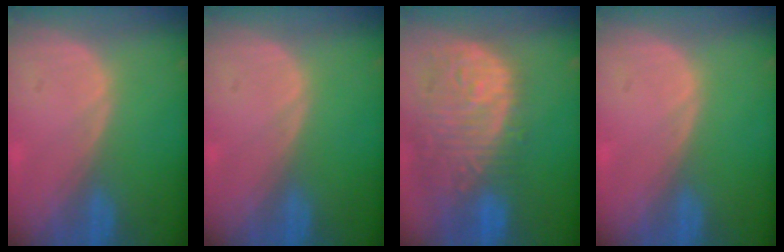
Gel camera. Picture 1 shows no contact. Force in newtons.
{"total": 0.0}
{"total": 13.8, "press": 11.5, "slide": 7.7}
{"total": 0.0}